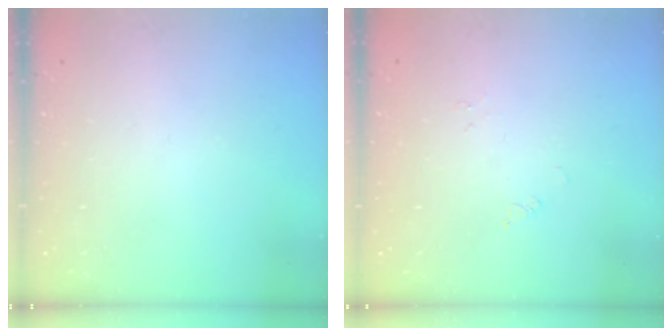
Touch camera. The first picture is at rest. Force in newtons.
{"total": 0.0}